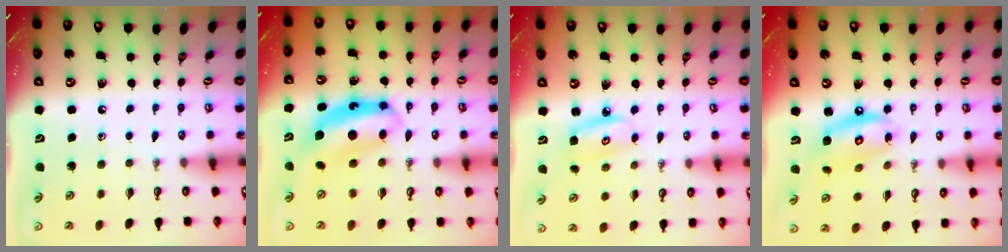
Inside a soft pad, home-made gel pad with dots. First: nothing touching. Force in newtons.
{"total": 8.0, "press": 8.0, "slide": 0.5}
{"total": 4.5, "press": 4.5, "slide": 0.3}
{"total": 11.2, "press": 11.2, "slide": 1.0}